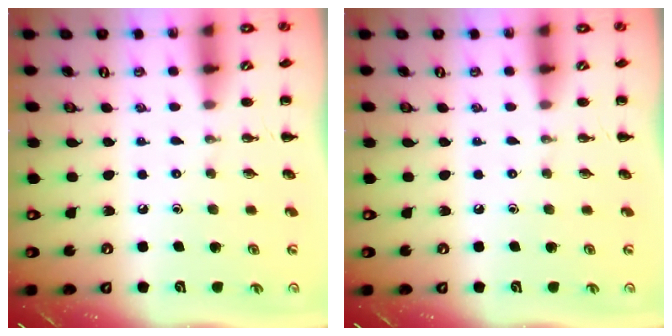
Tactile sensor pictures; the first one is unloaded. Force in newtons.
{"total": 0.0}